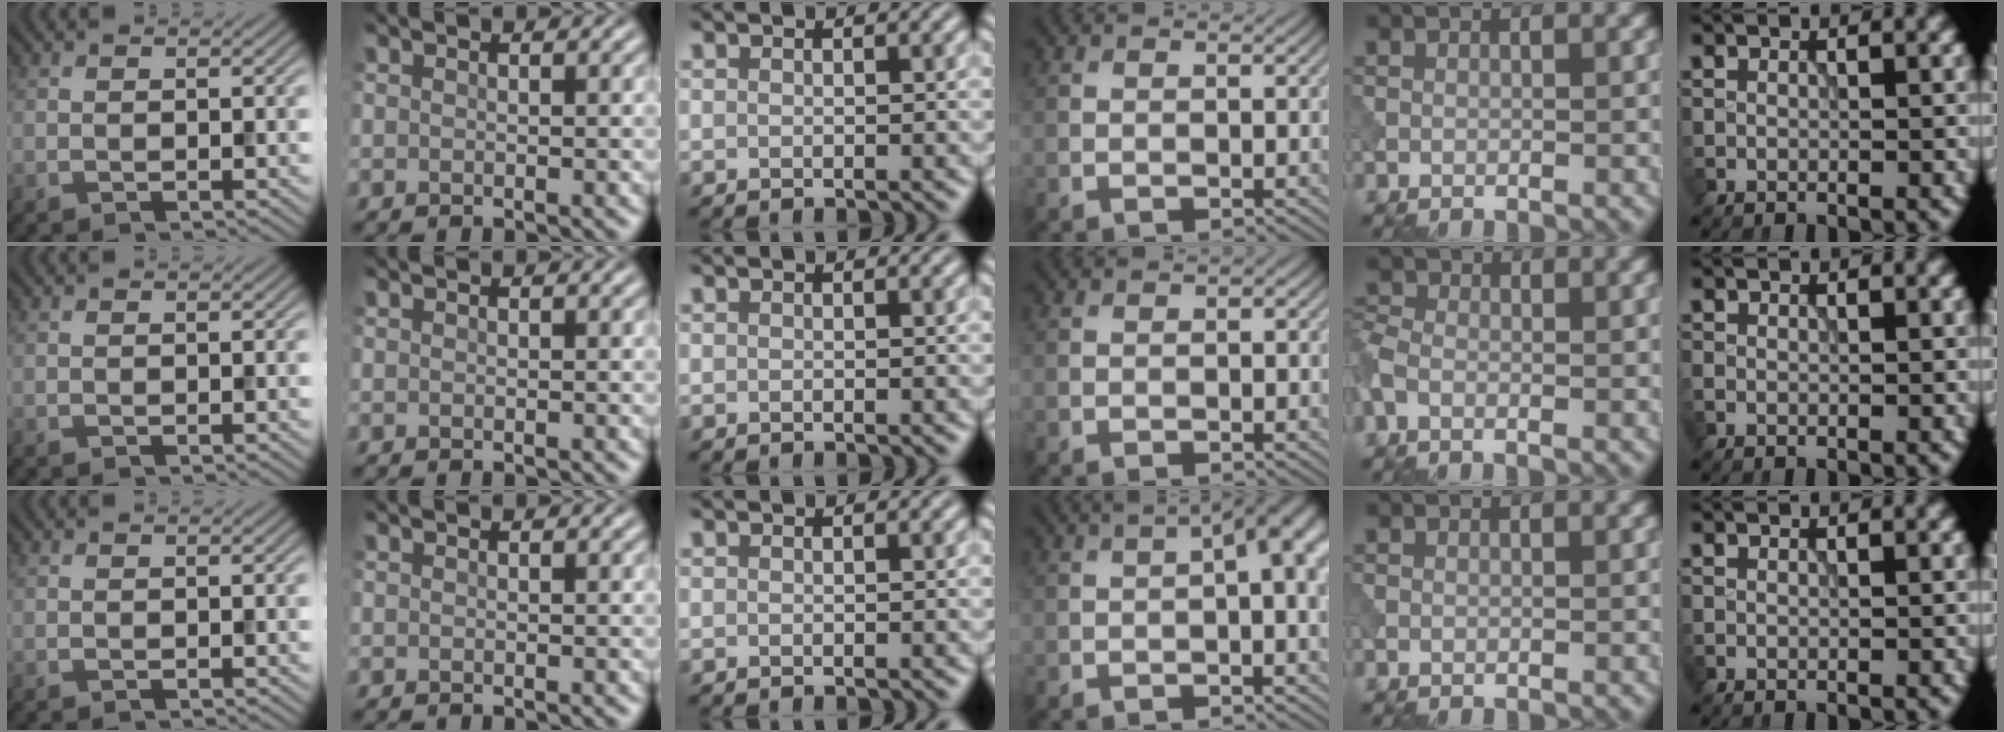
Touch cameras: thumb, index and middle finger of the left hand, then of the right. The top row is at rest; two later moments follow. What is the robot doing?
{"motion": "dispense", "object": "syringe"}